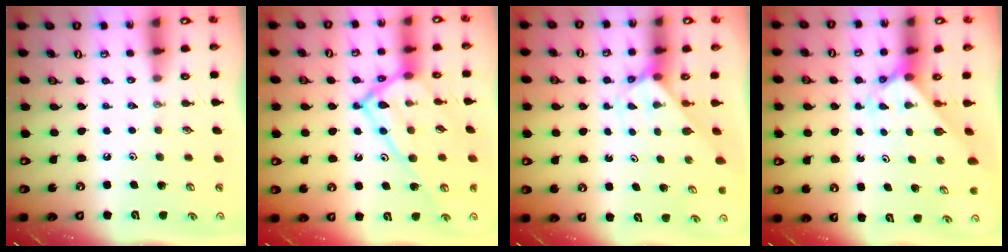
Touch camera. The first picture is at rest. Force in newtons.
{"total": 19.5, "press": 19.4, "slide": 1.8}
{"total": 2.2, "press": 2.2, "slide": 0.2}
{"total": 1.9, "press": 1.9, "slide": 0.1}